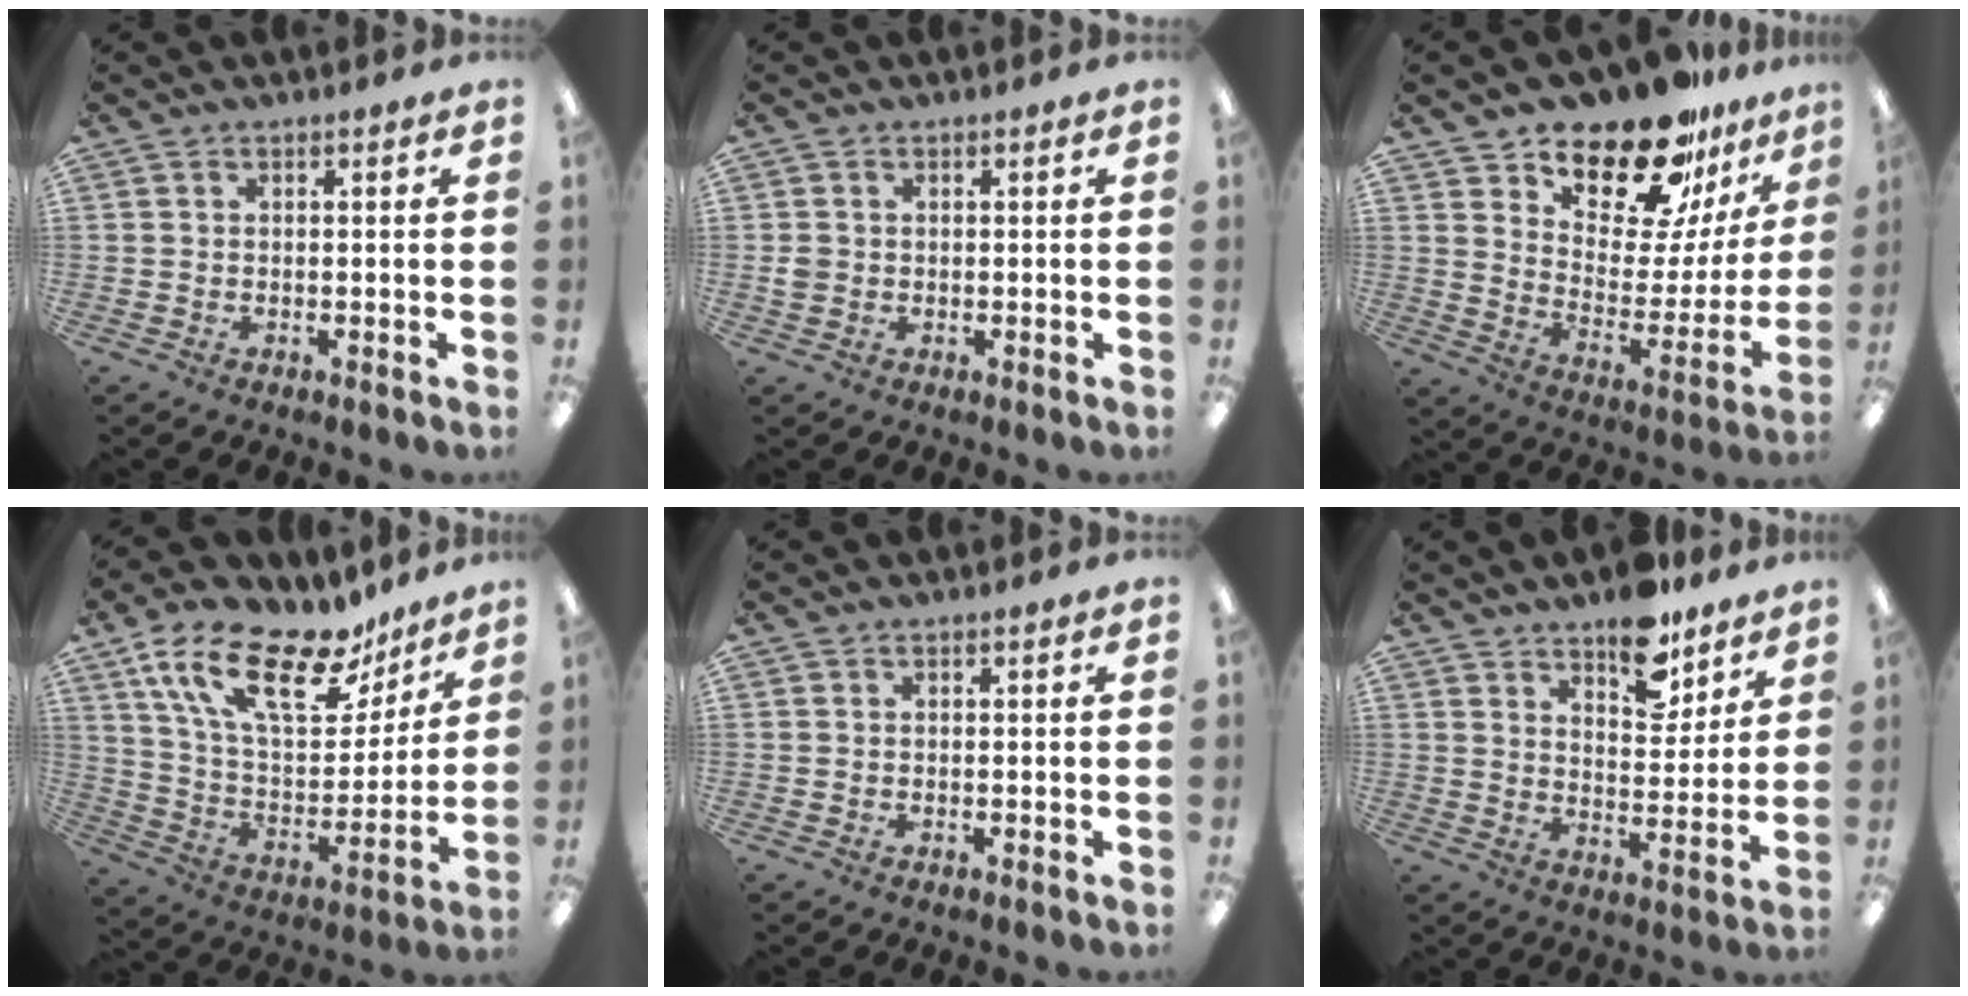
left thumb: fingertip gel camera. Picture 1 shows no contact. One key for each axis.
{"total": 1.8, "fx": 0.0, "fy": 1.7, "fz": 0.6, "tx": -0.011, "ty": 0.004, "tz": -0.002}
{"total": 21.0, "fx": 17.5, "fy": 7.6, "fz": 8.8, "tx": -0.141, "ty": -0.127, "tz": 0.300}
{"total": 23.5, "fx": 14.3, "fy": 10.7, "fz": 15.4, "tx": -0.262, "ty": -0.070, "tz": 0.250}
{"total": 0.0}
{"total": 11.4, "fx": 8.9, "fy": 5.1, "fz": 5.0, "tx": -0.054, "ty": -0.059, "tz": 0.155}